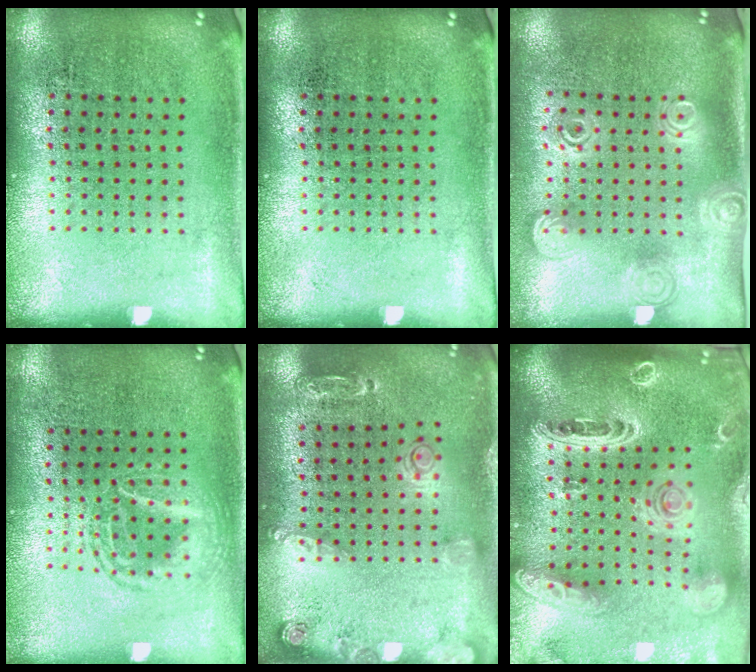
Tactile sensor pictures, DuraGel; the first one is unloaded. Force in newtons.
{"total": 0.0}
{"total": 1.7, "press": 1.4, "slide": 1.0}
{"total": 1.4, "press": 1.4, "slide": 0.1}
{"total": 1.5, "press": 1.5, "slide": 0.3}
{"total": 3.7, "press": 3.0, "slide": 2.2}